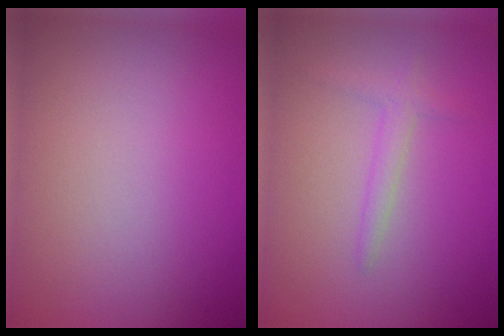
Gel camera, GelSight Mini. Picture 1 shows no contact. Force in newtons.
{"total": 1.6, "press": 1.6, "slide": 0.1}